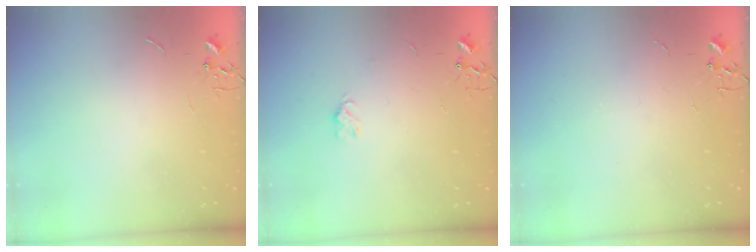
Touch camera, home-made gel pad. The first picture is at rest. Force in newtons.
{"total": 2.5, "press": 2.5, "slide": 0.5}
{"total": 0.0}